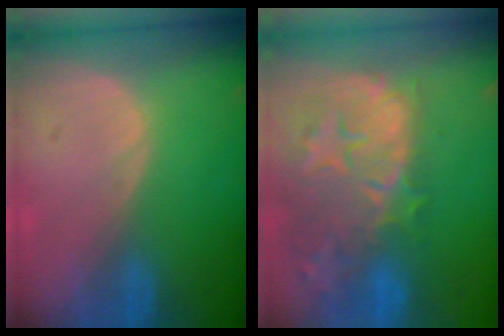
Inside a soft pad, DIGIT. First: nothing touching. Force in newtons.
{"total": 14.6, "press": 11.8, "slide": 8.6}